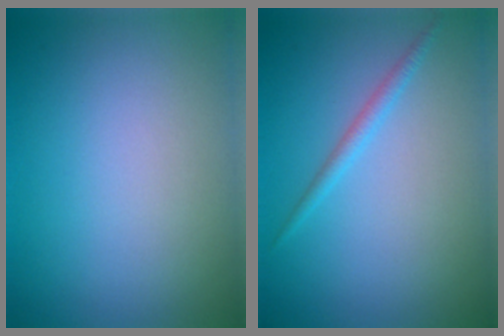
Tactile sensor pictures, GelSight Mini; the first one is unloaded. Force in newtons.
{"total": 1.3, "press": 1.3, "slide": 0.1}